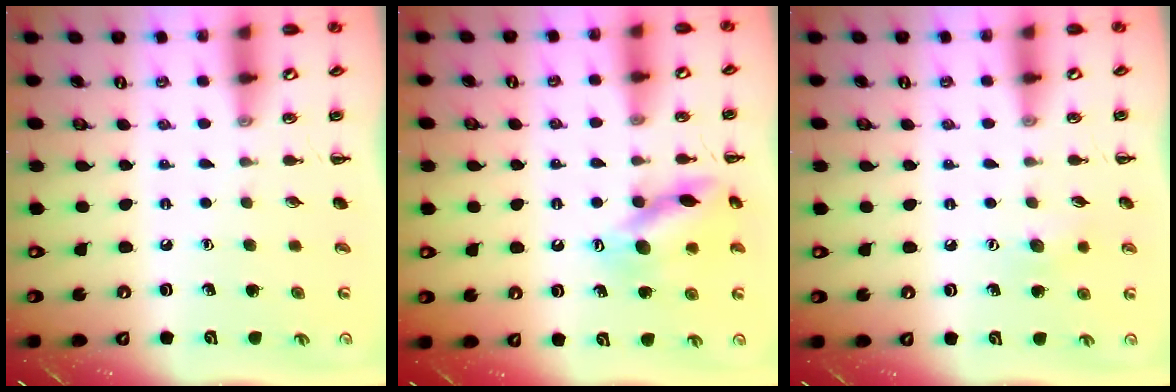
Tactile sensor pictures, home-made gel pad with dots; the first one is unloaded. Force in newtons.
{"total": 14.1, "press": 14.0, "slide": 1.2}
{"total": 6.4, "press": 6.2, "slide": 1.4}